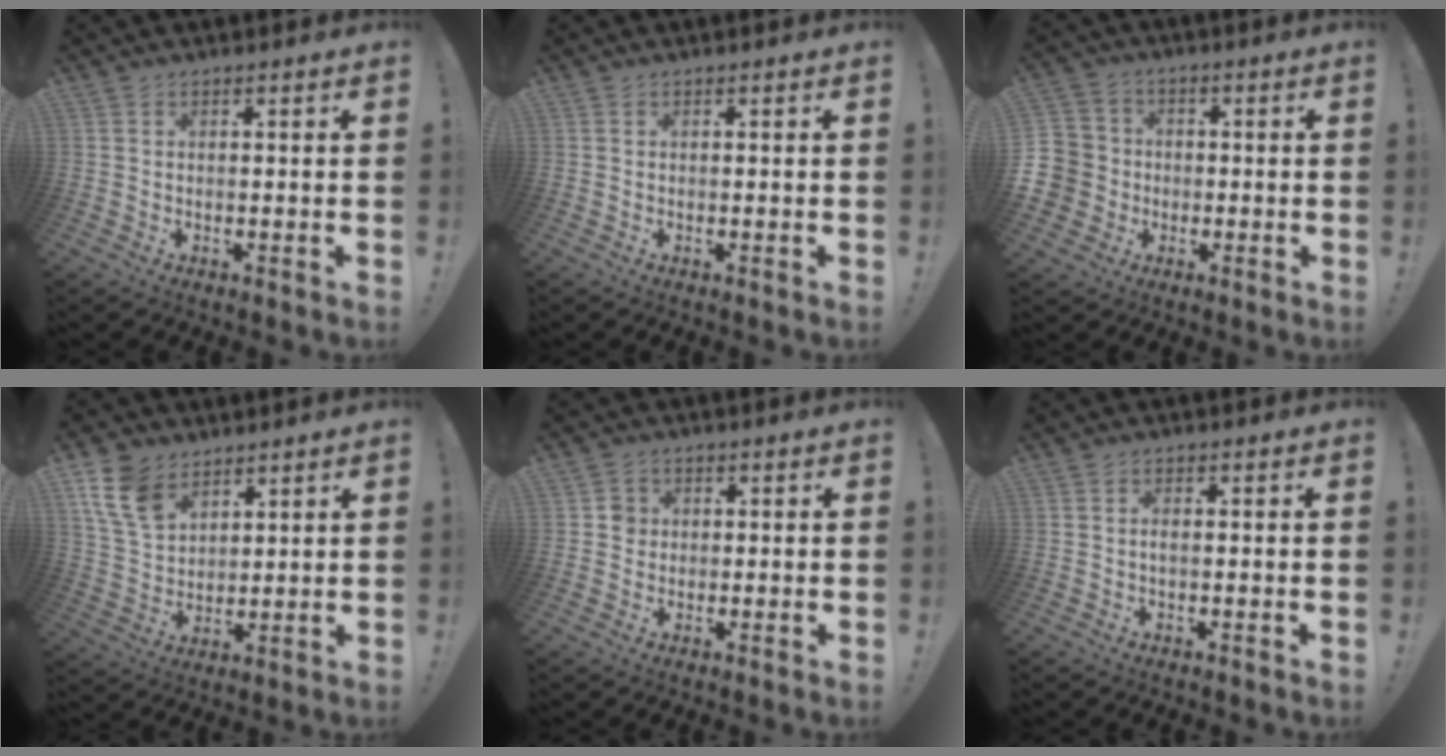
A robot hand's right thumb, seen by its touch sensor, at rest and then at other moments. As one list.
[{"total": 0.0}, {"total": 8.3, "force": [-1.8, 7.9, 1.8], "torque": [-0.046, 0.019, -0.030]}, {"total": 12.0, "force": [7.3, 7.5, 5.9], "torque": [-0.119, -0.025, 0.149]}, {"total": 3.5, "force": [0.0, 3.3, 1.0], "torque": [-0.005, 0.005, -0.001]}, {"total": 1.1, "force": [-0.4, 0.1, 1.0], "torque": [-0.026, 0.004, -0.006]}]